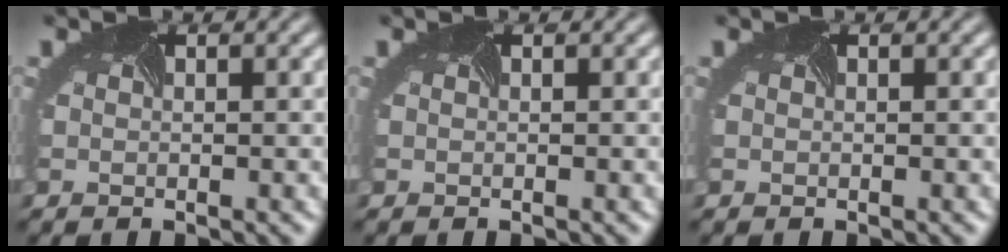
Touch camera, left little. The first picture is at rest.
{"total": 0.0}
{"total": 0.0}